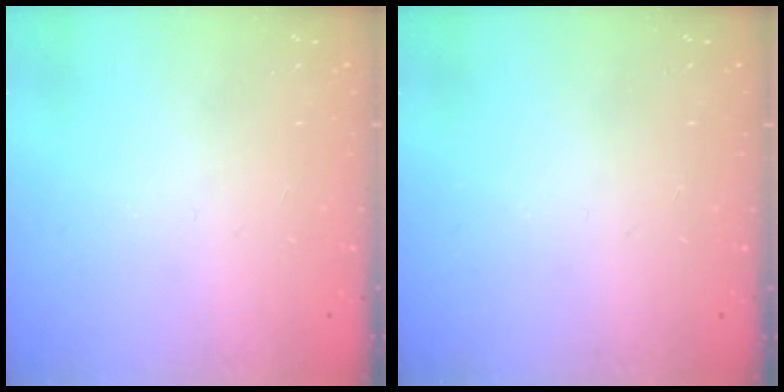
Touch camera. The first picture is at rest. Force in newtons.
{"total": 0.0}